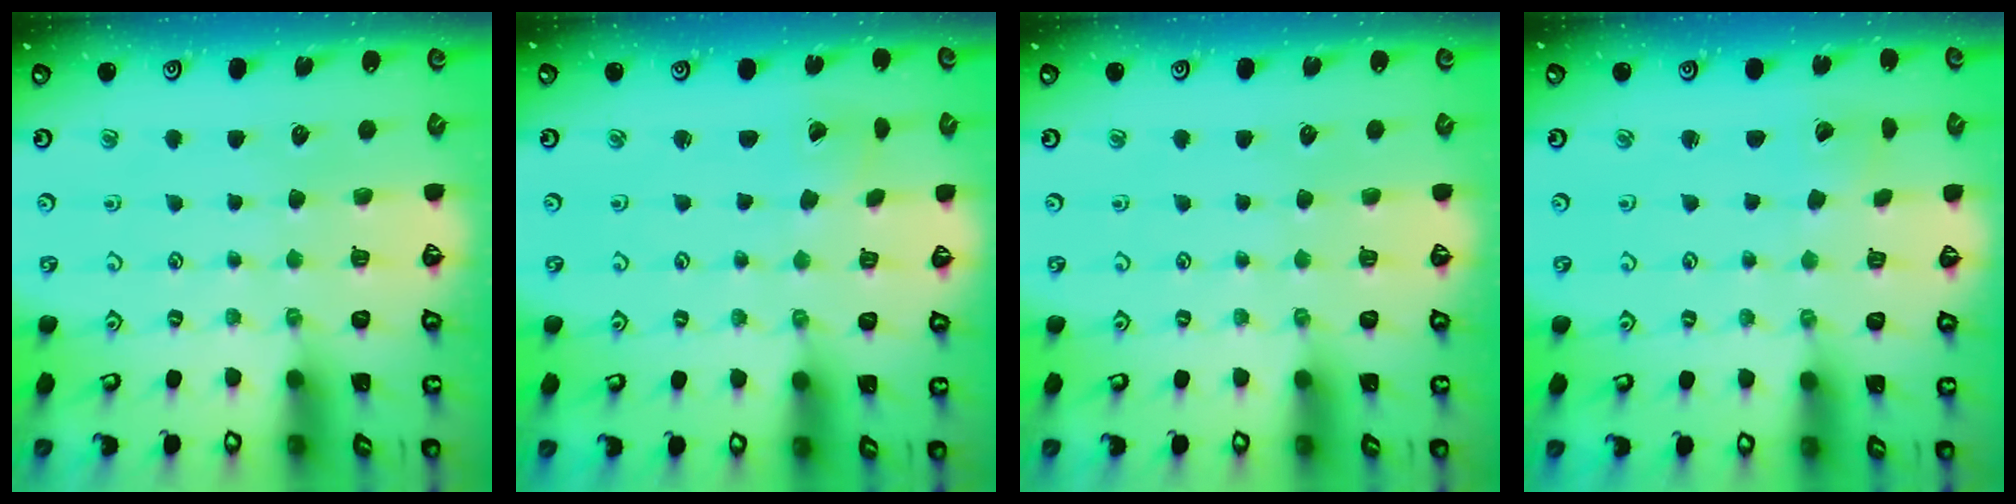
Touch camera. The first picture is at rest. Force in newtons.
{"total": 2.1, "press": 2.1, "slide": 0.1}
{"total": 0.0}
{"total": 2.0, "press": 2.0, "slide": 0.1}